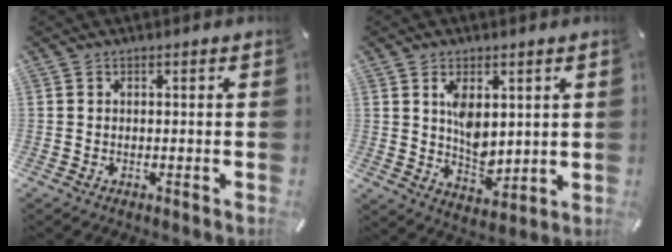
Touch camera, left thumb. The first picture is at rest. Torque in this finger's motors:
{"motor_torque": [1.70, 1.54, 1.21, -0.55, 0.12]}